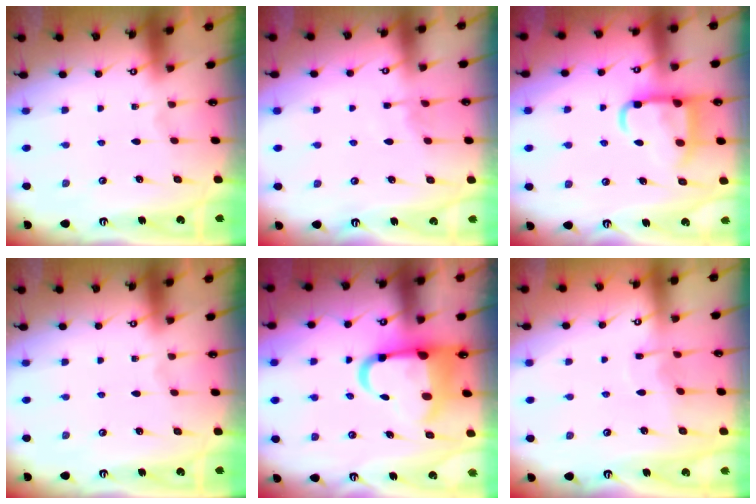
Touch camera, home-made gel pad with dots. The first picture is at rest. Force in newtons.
{"total": 3.4, "press": 3.3, "slide": 0.6}
{"total": 12.0, "press": 11.9, "slide": 1.8}
{"total": 0.0}
{"total": 10.3, "press": 9.9, "slide": 3.0}
{"total": 2.8, "press": 2.8, "slide": 0.4}